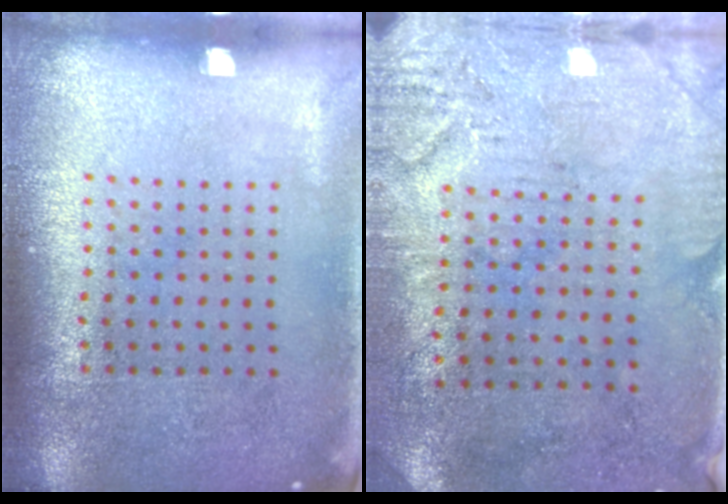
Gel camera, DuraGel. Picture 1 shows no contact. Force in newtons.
{"total": 3.2, "press": 2.6, "slide": 1.8}